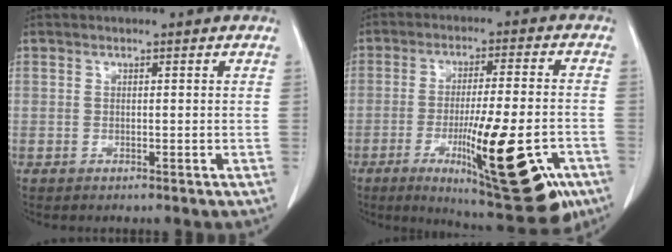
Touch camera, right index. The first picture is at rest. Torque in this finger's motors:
{"motor_torque": [1.84, -0.30, 0.59, 0.20]}